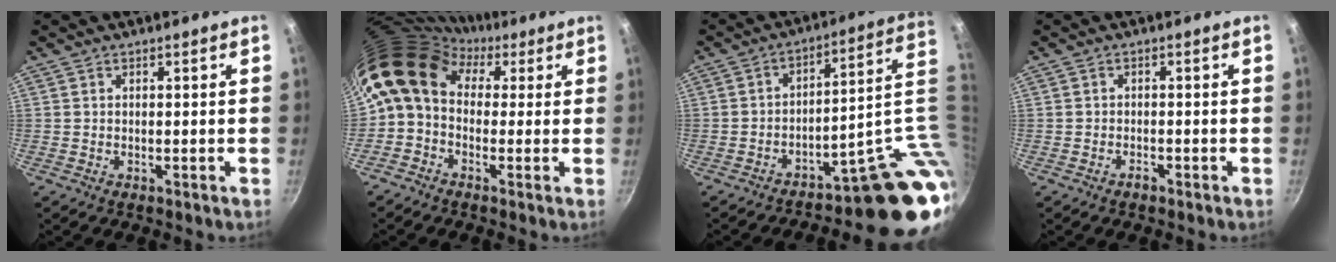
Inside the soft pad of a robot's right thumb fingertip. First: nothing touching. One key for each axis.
{"total": 13.6, "fx": 2.9, "fy": 10.2, "fz": 8.5, "tx": -0.158, "ty": 0.031, "tz": 0.025}
{"total": 16.4, "fx": -4.5, "fy": 4.8, "fz": 15.0, "tx": -0.123, "ty": 0.031, "tz": -0.062}
{"total": 1.2, "fx": -1.0, "fy": 0.6, "fz": 0.5, "tx": -0.008, "ty": 0.012, "tz": -0.017}